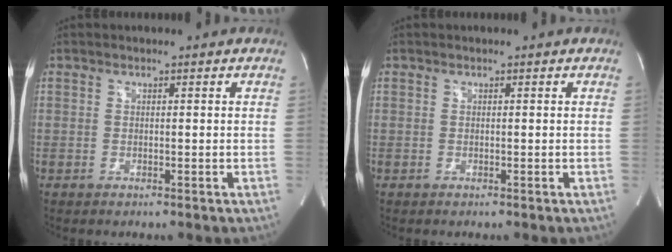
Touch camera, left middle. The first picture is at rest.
{"total": 0.0}